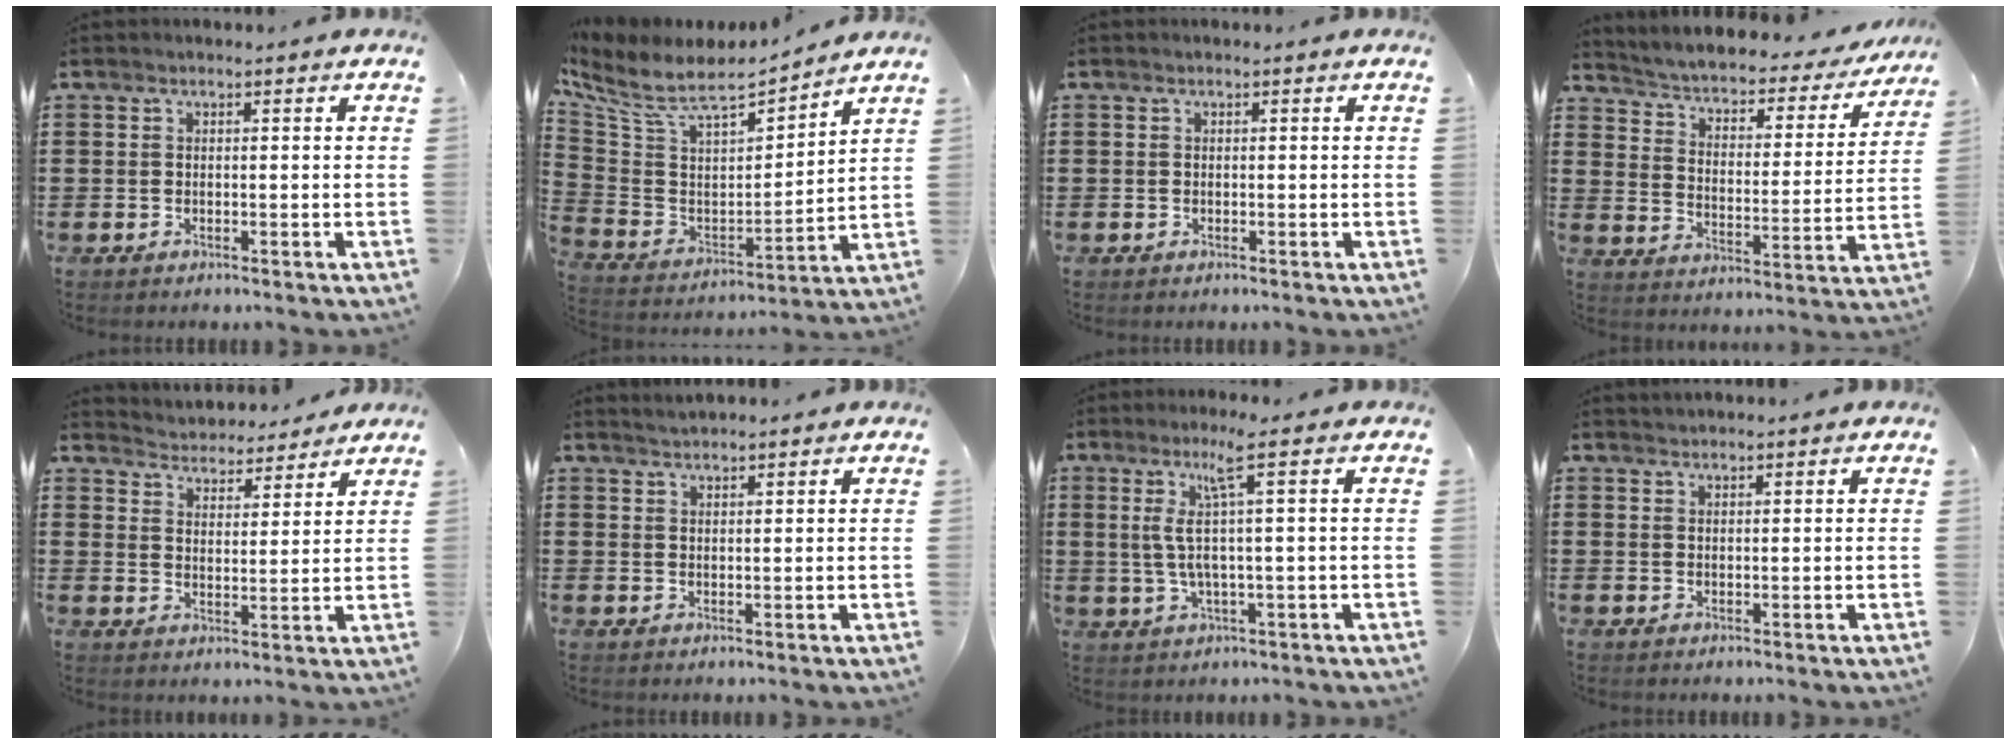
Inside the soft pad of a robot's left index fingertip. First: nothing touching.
{"total": 7.6, "force": [6.1, 2.8, 3.6], "torque": [-0.102, -0.045, 0.101]}
{"total": 0.0}
{"total": 2.1, "force": [1.8, 0.6, 1.0], "torque": [-0.035, -0.026, 0.017]}
{"total": 3.8, "force": [3.8, 0.3, -0.4], "torque": [-0.012, -0.025, 0.064]}
{"total": 1.5, "force": [1.5, 0.0, 0.2], "torque": [-0.005, 0.002, 0.030]}
{"total": 6.8, "force": [2.0, -0.5, 6.4], "torque": [-0.144, -0.011, 0.024]}
{"total": 1.1, "force": [1.1, 0.1, 0.1], "torque": [-0.003, 0.000, 0.021]}